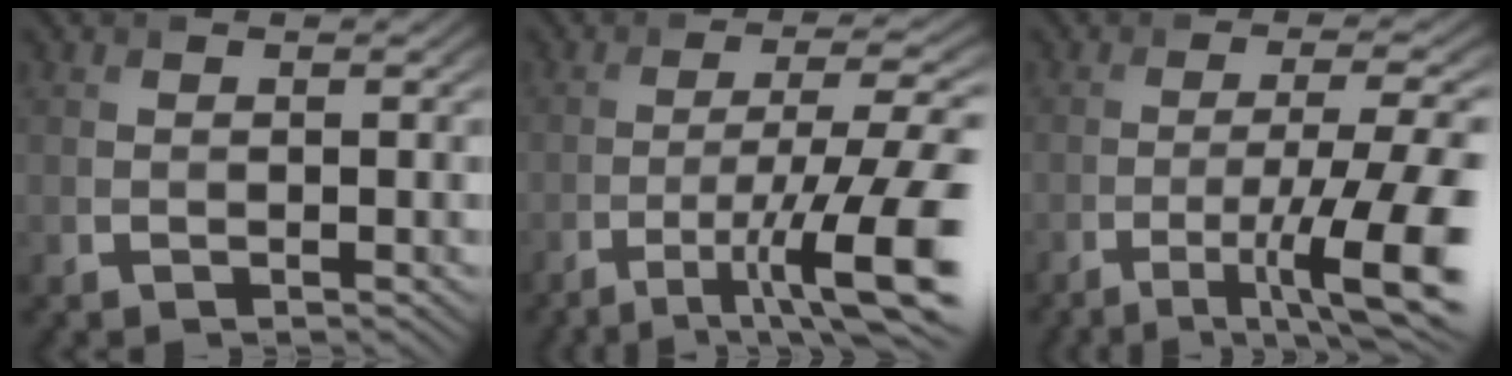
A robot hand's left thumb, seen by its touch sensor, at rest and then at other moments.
{"total": 13.4, "force": [-6.6, 2.7, 11.4], "torque": [-0.179, 0.005, -0.103]}
{"total": 12.2, "force": [-5.6, 2.1, 10.6], "torque": [-0.157, 0.003, -0.085]}